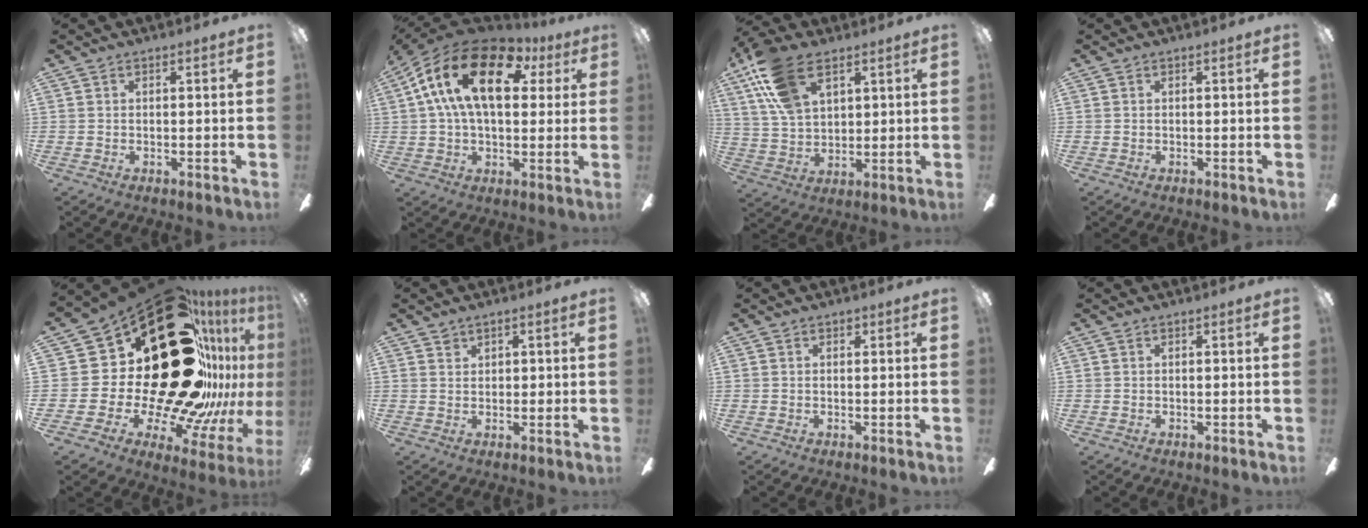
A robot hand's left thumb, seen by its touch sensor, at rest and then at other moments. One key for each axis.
{"total": 20.4, "fx": 7.1, "fy": 11.2, "fz": 15.5, "tx": -0.305, "ty": -0.002, "tz": 0.116}
{"total": 15.9, "fx": 9.0, "fy": 8.8, "fz": 9.8, "tx": -0.197, "ty": -0.015, "tz": 0.170}
{"total": 0.0}
{"total": 48.0, "fx": 12.7, "fy": 24.5, "fz": 39.3, "tx": -0.589, "ty": -0.171, "tz": 0.309}
{"total": 1.4, "fx": 1.0, "fy": 1.0, "fz": 0.2, "tx": -0.006, "ty": 0.002, "tz": 0.019}
{"total": 0.6, "fx": 0.3, "fy": 0.5, "fz": 0.1, "tx": -0.002, "ty": 0.003, "tz": 0.006}
{"total": 0.0}